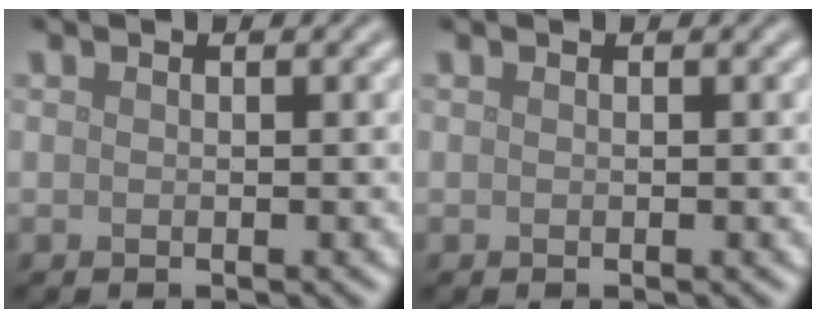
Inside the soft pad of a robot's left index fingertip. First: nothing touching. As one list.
[{"total": 0.0}]